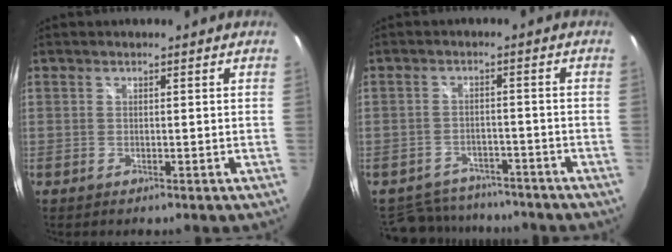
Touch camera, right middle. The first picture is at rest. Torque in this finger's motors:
{"motor_torque": [-0.31, -0.77, 0.01, -0.01]}